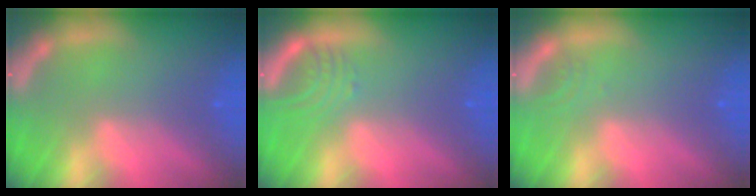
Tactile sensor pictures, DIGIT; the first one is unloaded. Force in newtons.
{"total": 3.0}
{"total": 1.0}